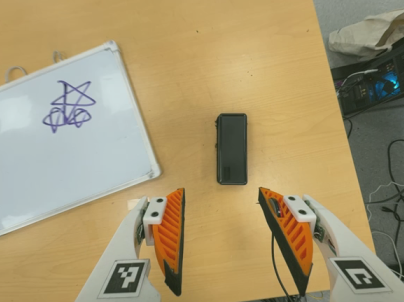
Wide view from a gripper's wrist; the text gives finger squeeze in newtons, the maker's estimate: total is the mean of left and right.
{"total": 0.0}